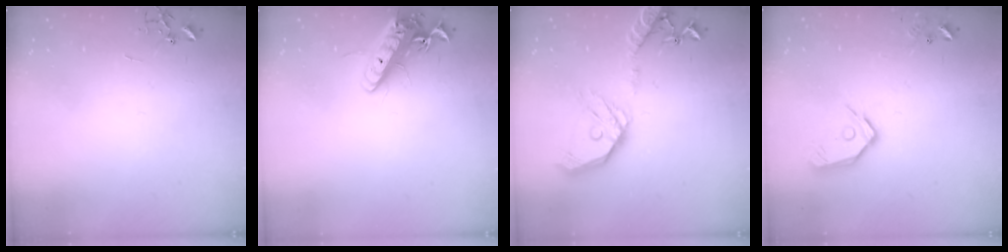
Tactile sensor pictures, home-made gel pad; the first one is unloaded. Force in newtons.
{"total": 15.0, "press": 14.7, "slide": 2.8}
{"total": 17.9, "press": 17.7, "slide": 2.6}
{"total": 12.1, "press": 12.0, "slide": 1.5}